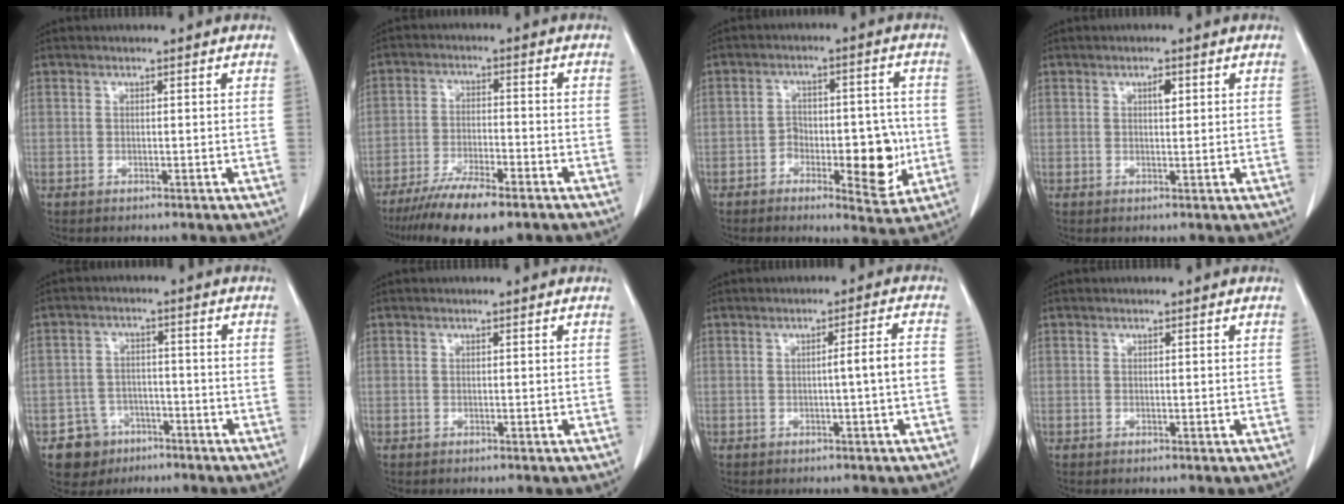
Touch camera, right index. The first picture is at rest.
{"total": 10.9, "force": [-8.0, 2.1, 7.1], "torque": [-0.117, -0.022, -0.132]}
{"total": 9.9, "force": [-2.8, 4.4, 8.4], "torque": [-0.104, 0.014, -0.035]}
{"total": 1.6, "force": [0.6, 0.6, 1.3], "torque": [-0.019, 0.001, 0.010]}
{"total": 5.8, "force": [-3.3, 4.7, 0.5], "torque": [0.001, 0.014, -0.049]}
{"total": 0.0}
{"total": 3.5, "force": [-0.7, -0.6, 3.4], "torque": [-0.047, 0.006, -0.010]}
{"total": 0.0}